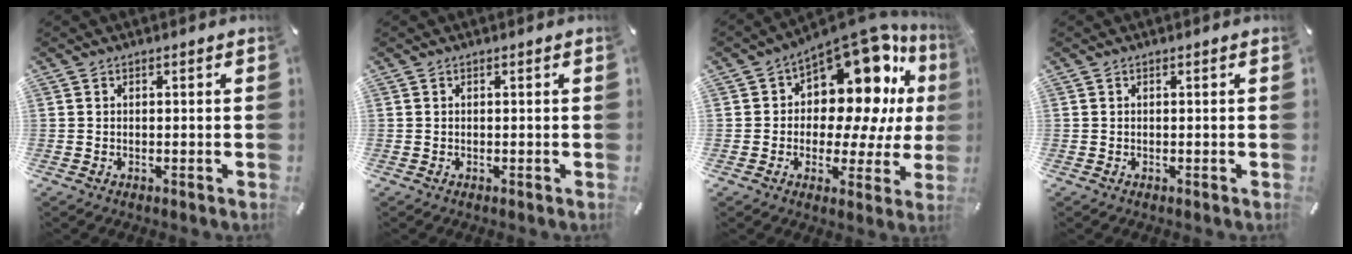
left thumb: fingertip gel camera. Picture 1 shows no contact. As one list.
[{"total": 0.0}, {"total": 18.0, "force": [8.6, 10.3, 12.0], "torque": [-0.160, -0.091, 0.141]}, {"total": 0.0}]